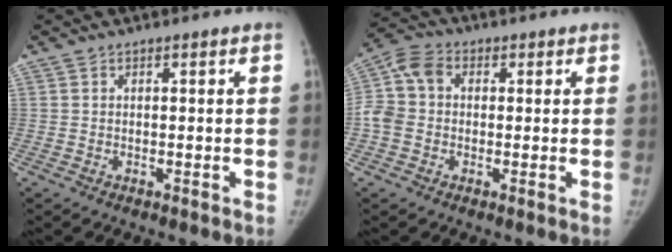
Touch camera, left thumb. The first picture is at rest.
{"total": 7.6, "force": [-0.2, 6.3, 4.3], "torque": [-0.086, 0.025, -0.018]}